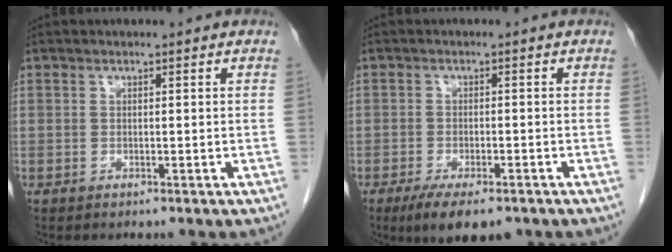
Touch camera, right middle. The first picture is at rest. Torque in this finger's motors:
{"motor_torque": [1.06, -0.69, 0.18, 0.12]}